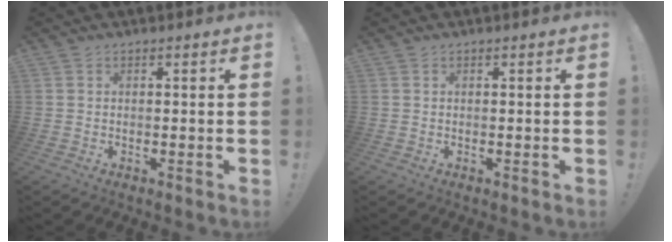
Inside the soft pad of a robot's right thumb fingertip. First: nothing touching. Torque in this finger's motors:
{"motor_torque": [0.00, 0.00, 0.06, -0.06, -0.04]}